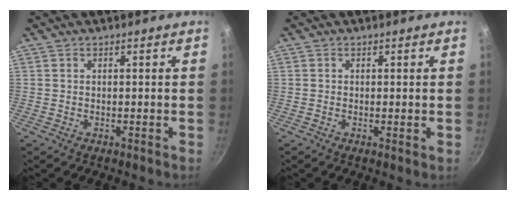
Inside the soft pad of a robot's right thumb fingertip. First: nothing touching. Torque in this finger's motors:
{"motor_torque": [-0.54, -0.03, -0.55, -0.03, 0.02]}